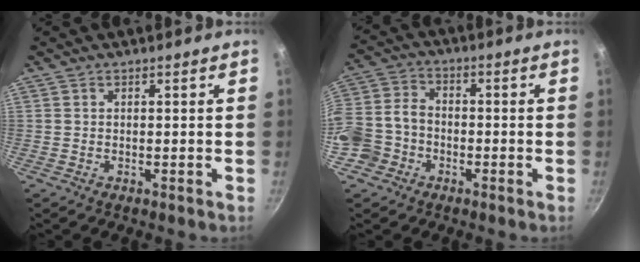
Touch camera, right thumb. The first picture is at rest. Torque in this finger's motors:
{"motor_torque": [0.34, 0.04, 0.50, 0.19, 0.12]}